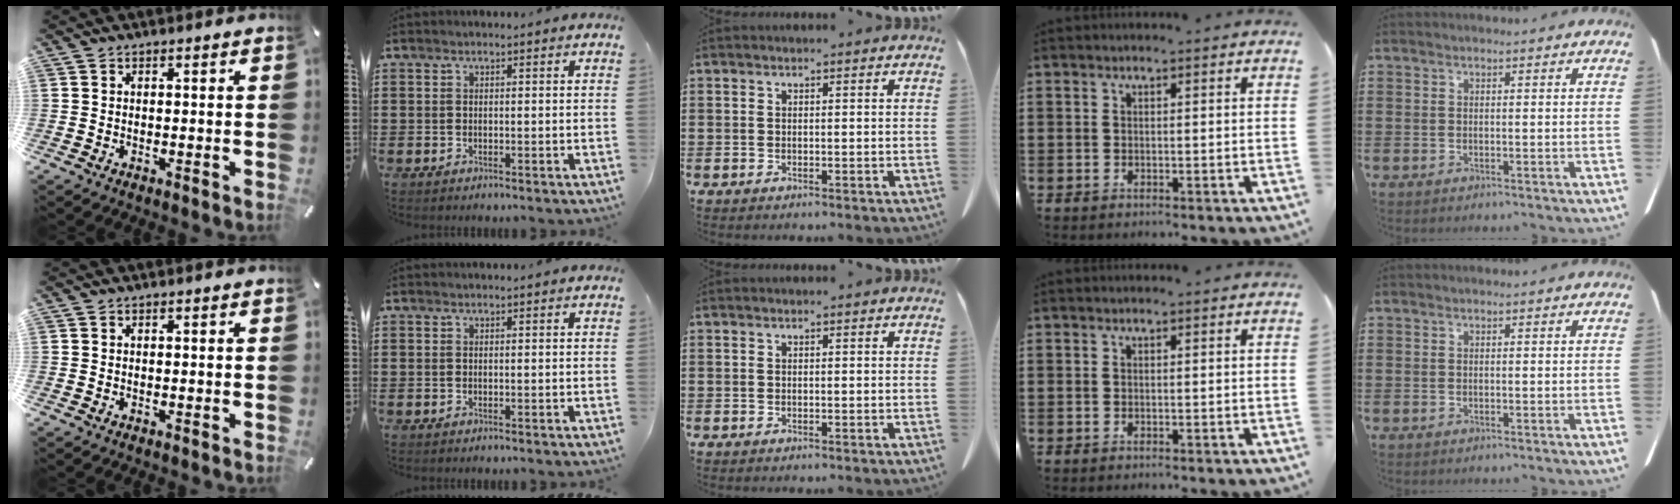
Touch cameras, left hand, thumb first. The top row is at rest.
{}